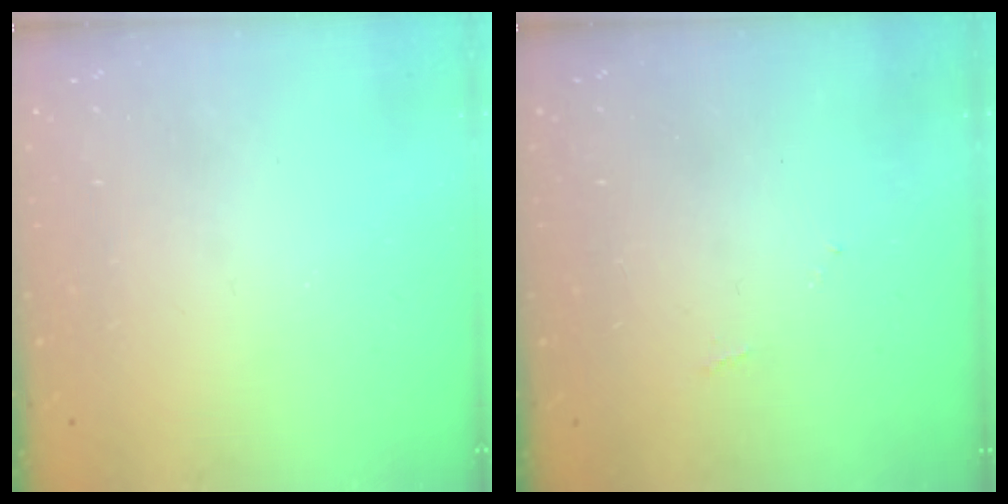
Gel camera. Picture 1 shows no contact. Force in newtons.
{"total": 4.0, "press": 4.0, "slide": 0.6}